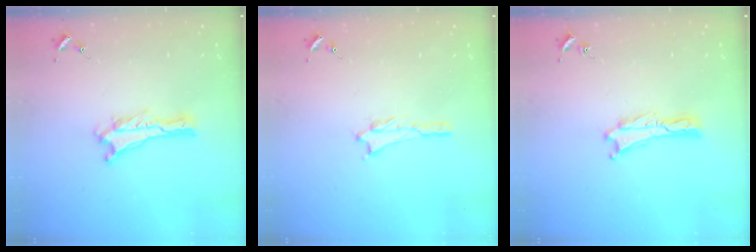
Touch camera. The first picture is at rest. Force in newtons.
{"total": 0.7, "press": 0.7, "slide": 0.1}
{"total": 0.0}